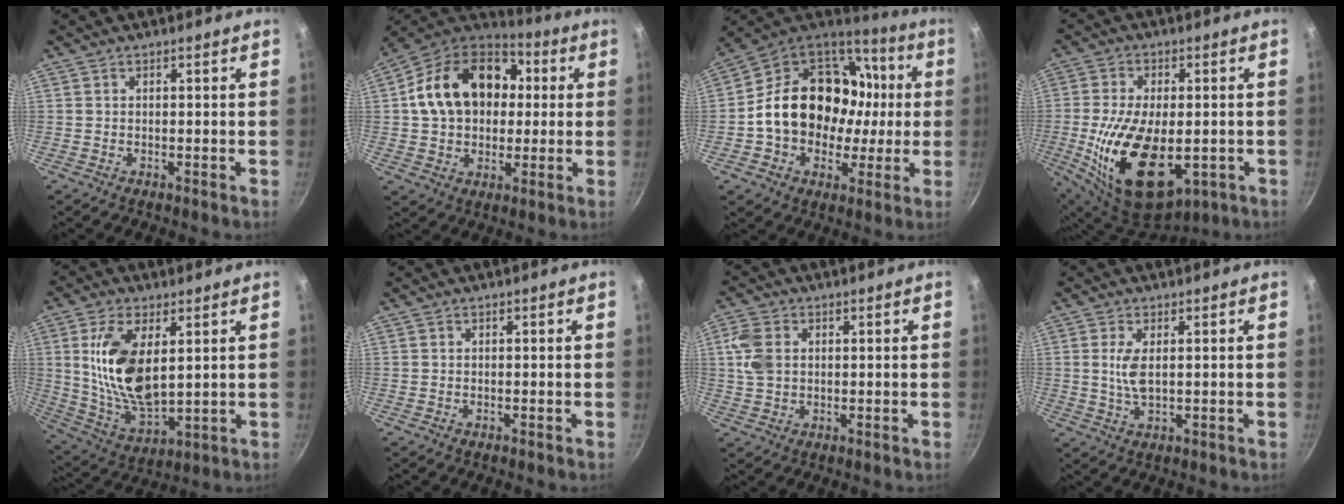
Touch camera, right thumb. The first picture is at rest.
{"total": 20.3, "force": [2.3, 14.9, 13.6], "torque": [-0.203, 0.028, 0.035]}
{"total": 23.4, "force": [-0.3, 17.5, 15.5], "torque": [-0.212, 0.050, 0.002]}
{"total": 20.7, "force": [-4.1, 11.0, 17.0], "torque": [-0.311, -0.013, -0.040]}
{"total": 15.6, "force": [3.5, 7.6, 13.2], "torque": [-0.248, -0.022, 0.081]}
{"total": 0.0}
{"total": 6.3, "force": [1.2, 4.5, 4.3], "torque": [-0.093, 0.005, 0.023]}
{"total": 4.3, "force": [0.7, 1.8, 3.9], "torque": [-0.088, -0.007, 0.020]}